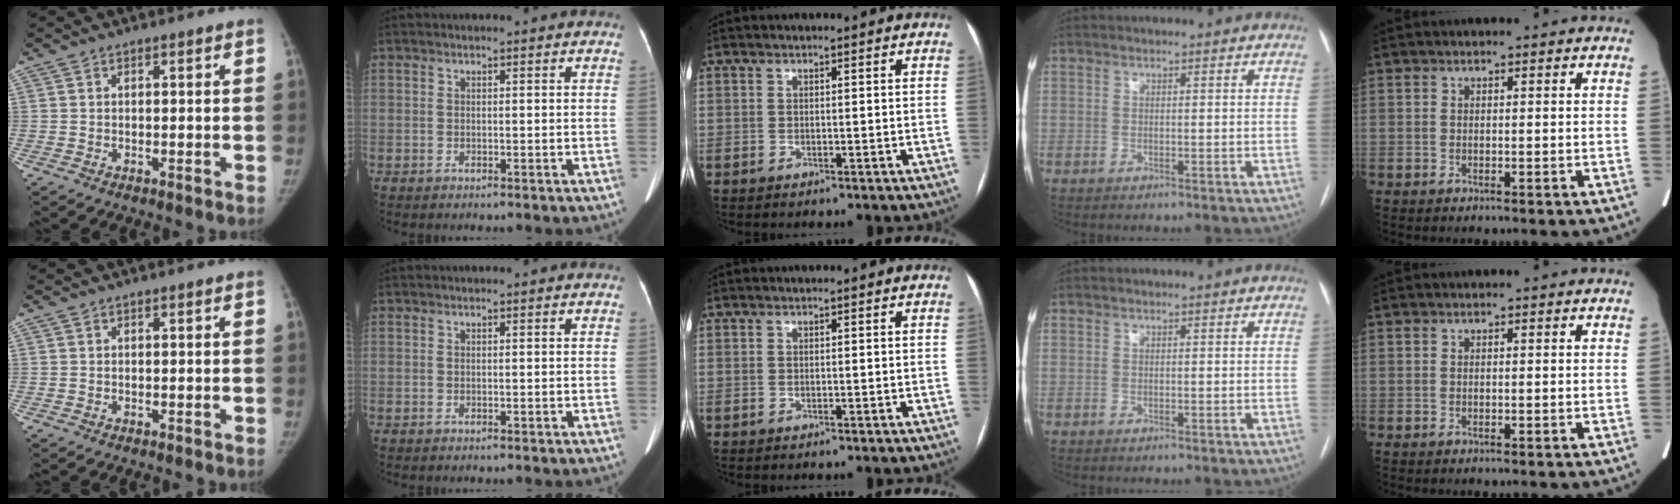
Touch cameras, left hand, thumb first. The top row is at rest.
{}